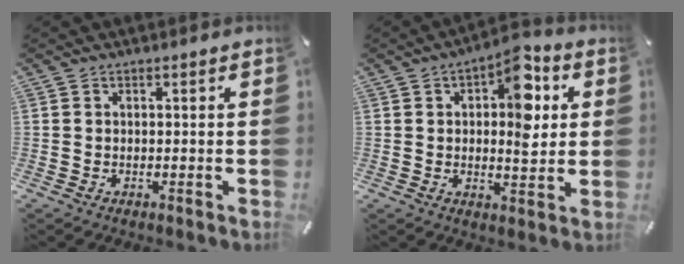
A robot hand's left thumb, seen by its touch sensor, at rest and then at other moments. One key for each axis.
{"total": 11.7, "fx": 3.7, "fy": 6.0, "fz": 9.3, "tx": -0.106, "ty": -0.023, "tz": 0.058}